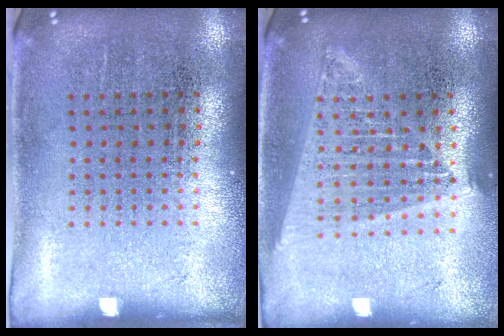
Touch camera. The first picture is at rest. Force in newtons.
{"total": 1.8, "press": 1.6, "slide": 0.8}